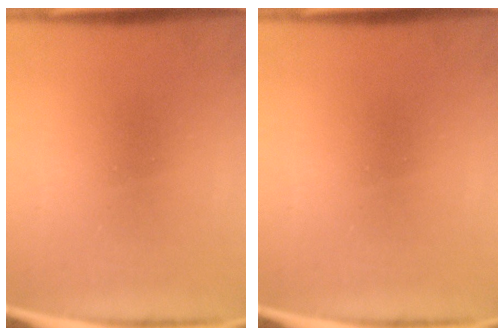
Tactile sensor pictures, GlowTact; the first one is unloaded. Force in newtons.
{"total": 0.0}